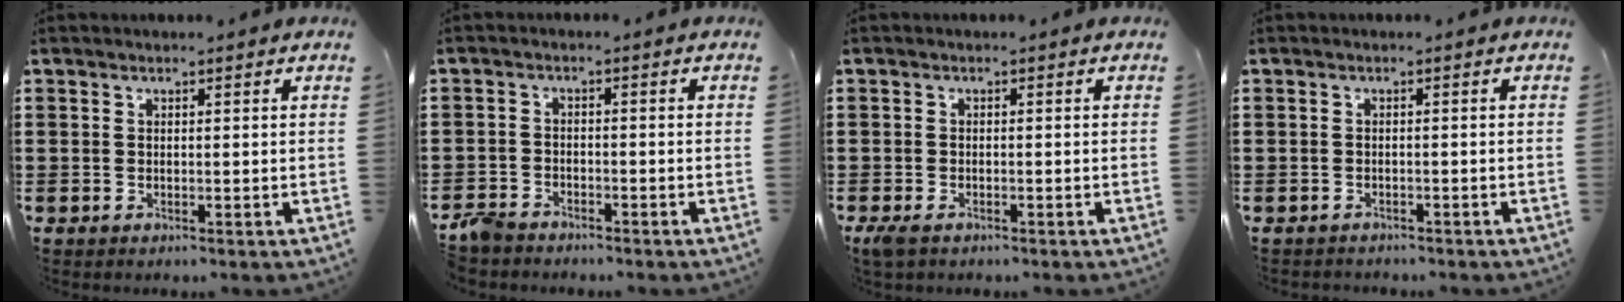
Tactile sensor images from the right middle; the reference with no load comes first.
{"total": 2.8, "force": [-2.7, 0.8, 0.4], "torque": [-0.025, 0.000, -0.061]}
{"total": 1.3, "force": [-0.9, 0.6, 0.8], "torque": [-0.031, -0.007, -0.023]}
{"total": 1.0, "force": [-0.9, 0.3, -0.2], "torque": [0.002, 0.004, -0.022]}